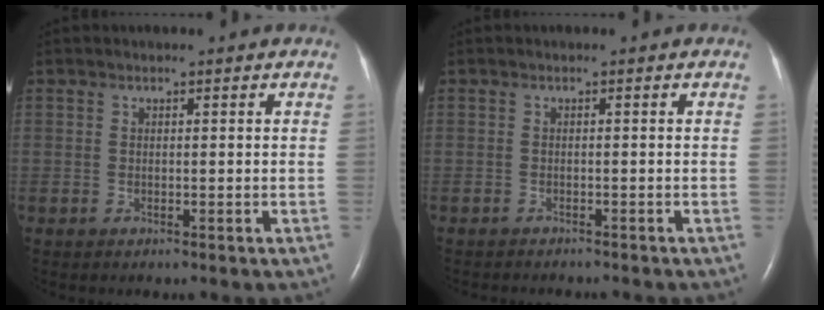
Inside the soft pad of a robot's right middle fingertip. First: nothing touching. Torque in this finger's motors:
{"motor_torque": [0.54, -0.62, -0.01, 0.03]}